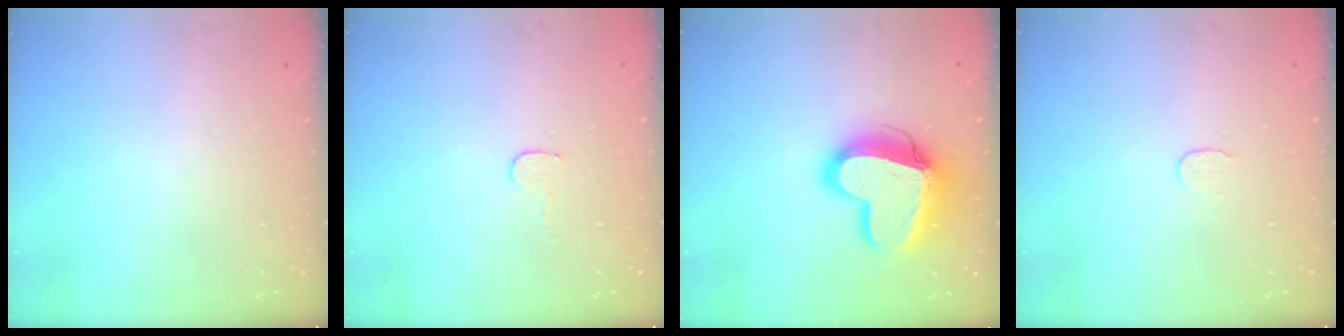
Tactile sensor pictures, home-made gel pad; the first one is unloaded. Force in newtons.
{"total": 4.1, "press": 4.1, "slide": 0.3}
{"total": 17.7, "press": 17.6, "slide": 1.5}
{"total": 3.8, "press": 3.8, "slide": 0.3}